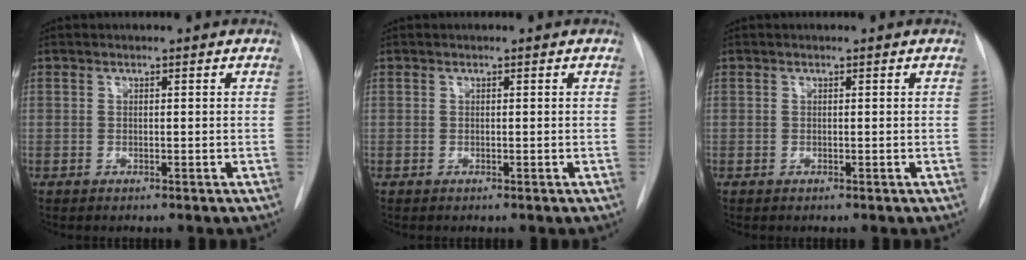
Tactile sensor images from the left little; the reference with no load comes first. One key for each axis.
{"total": 0.0}
{"total": 0.0}